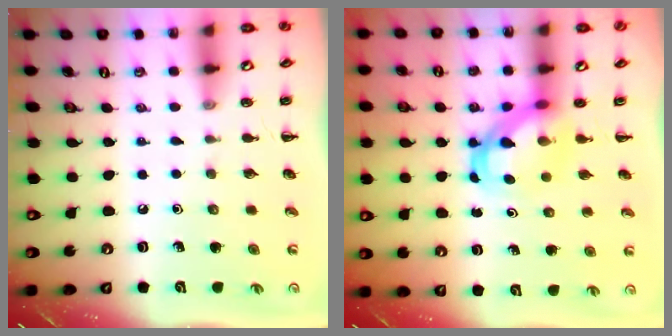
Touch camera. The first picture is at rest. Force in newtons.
{"total": 5.2, "press": 5.0, "slide": 1.3}